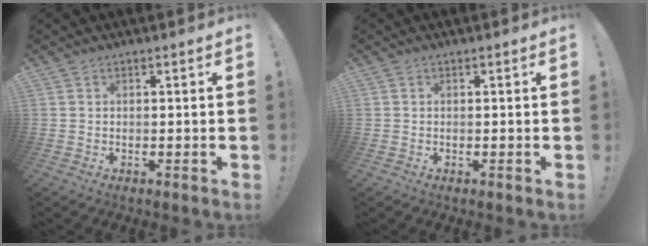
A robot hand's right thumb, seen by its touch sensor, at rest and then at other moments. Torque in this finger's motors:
{"motor_torque": [0.04, -0.32, 0.13, -0.22, 0.06]}